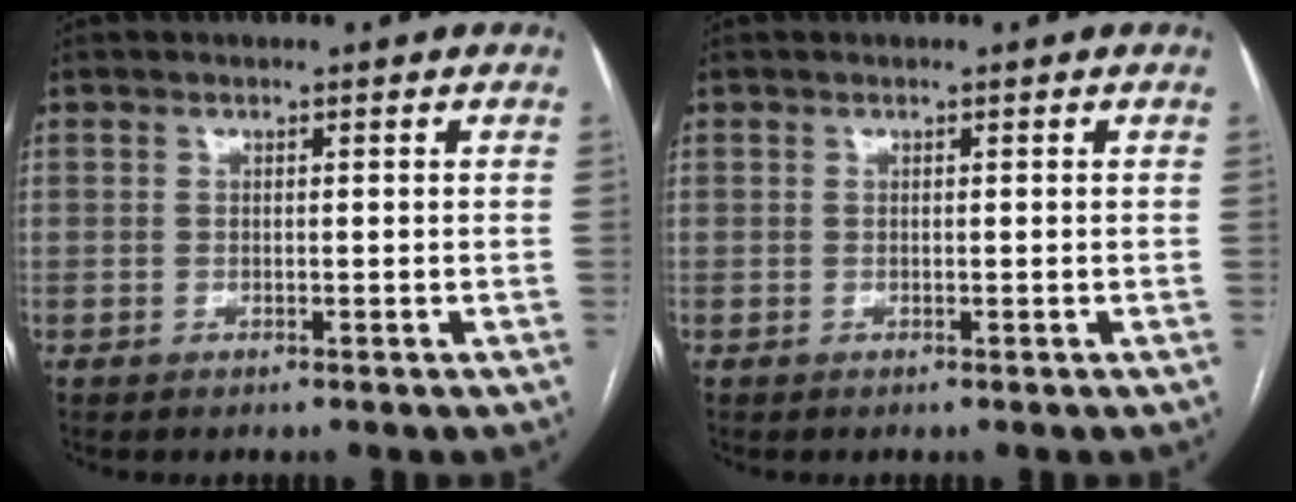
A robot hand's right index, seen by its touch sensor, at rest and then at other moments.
{"total": 0.0}